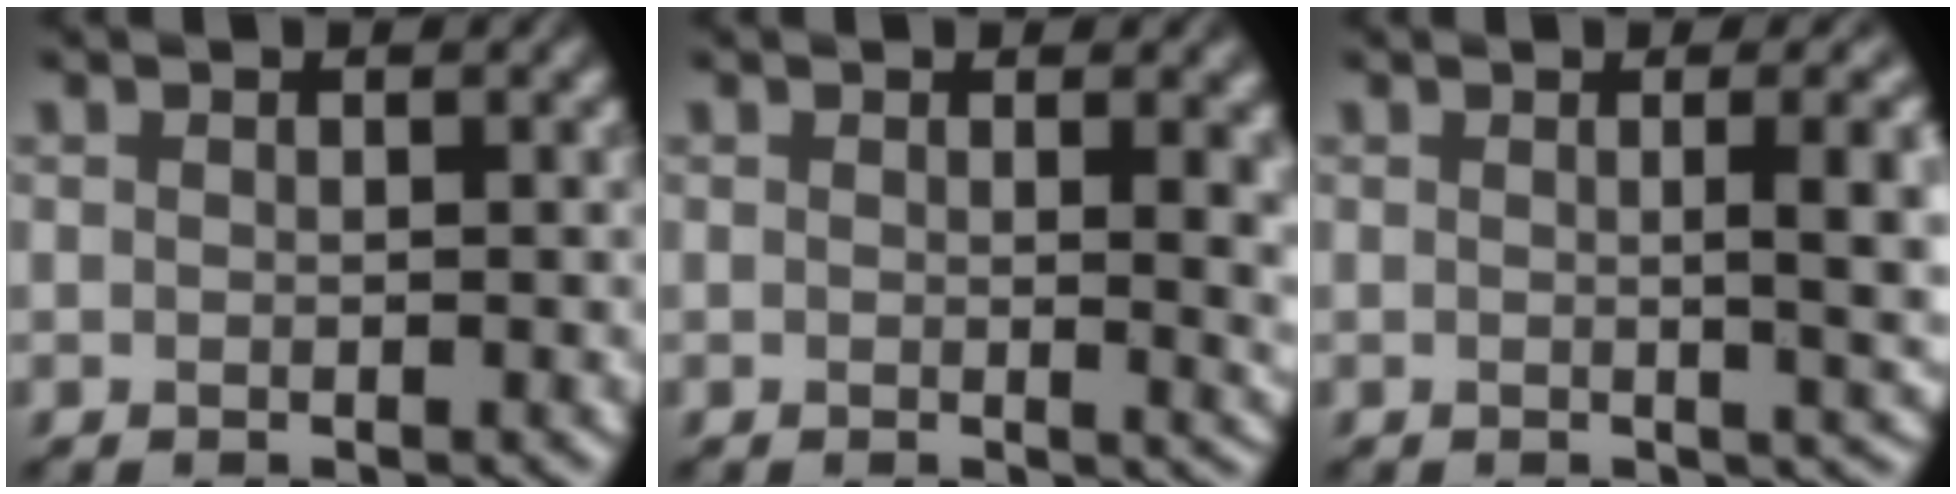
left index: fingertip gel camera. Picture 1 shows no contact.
{"total": 4.6, "force": [0.8, 1.9, 4.1], "torque": [-0.028, -0.005, 0.016]}
{"total": 6.3, "force": [0.5, 2.1, 5.9], "torque": [-0.052, 0.003, 0.007]}